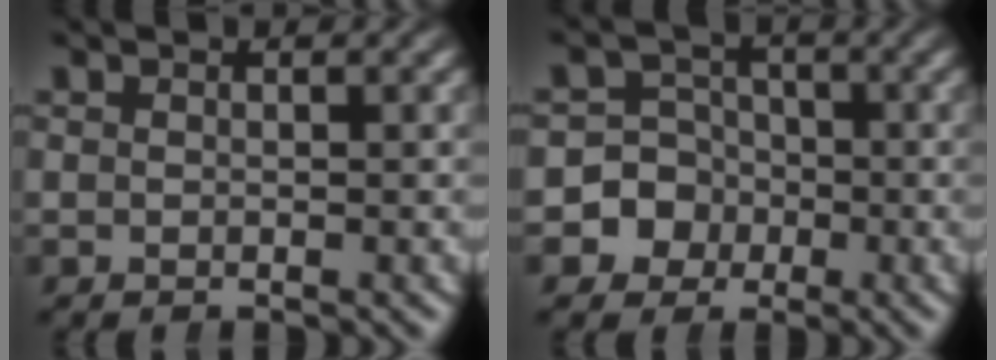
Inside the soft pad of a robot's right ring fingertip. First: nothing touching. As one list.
[{"total": 8.6, "force": [-2.1, 8.1, 2.0], "torque": [-0.079, -0.031, -0.039]}]